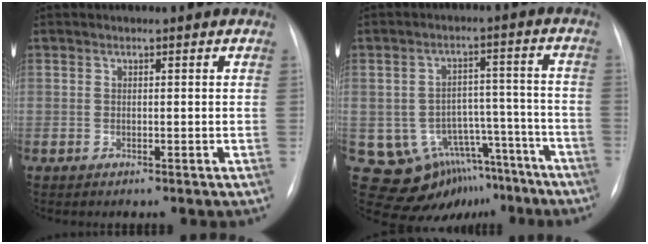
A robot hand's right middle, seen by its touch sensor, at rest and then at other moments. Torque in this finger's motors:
{"motor_torque": [-0.43, -0.54, -0.08, -0.02]}